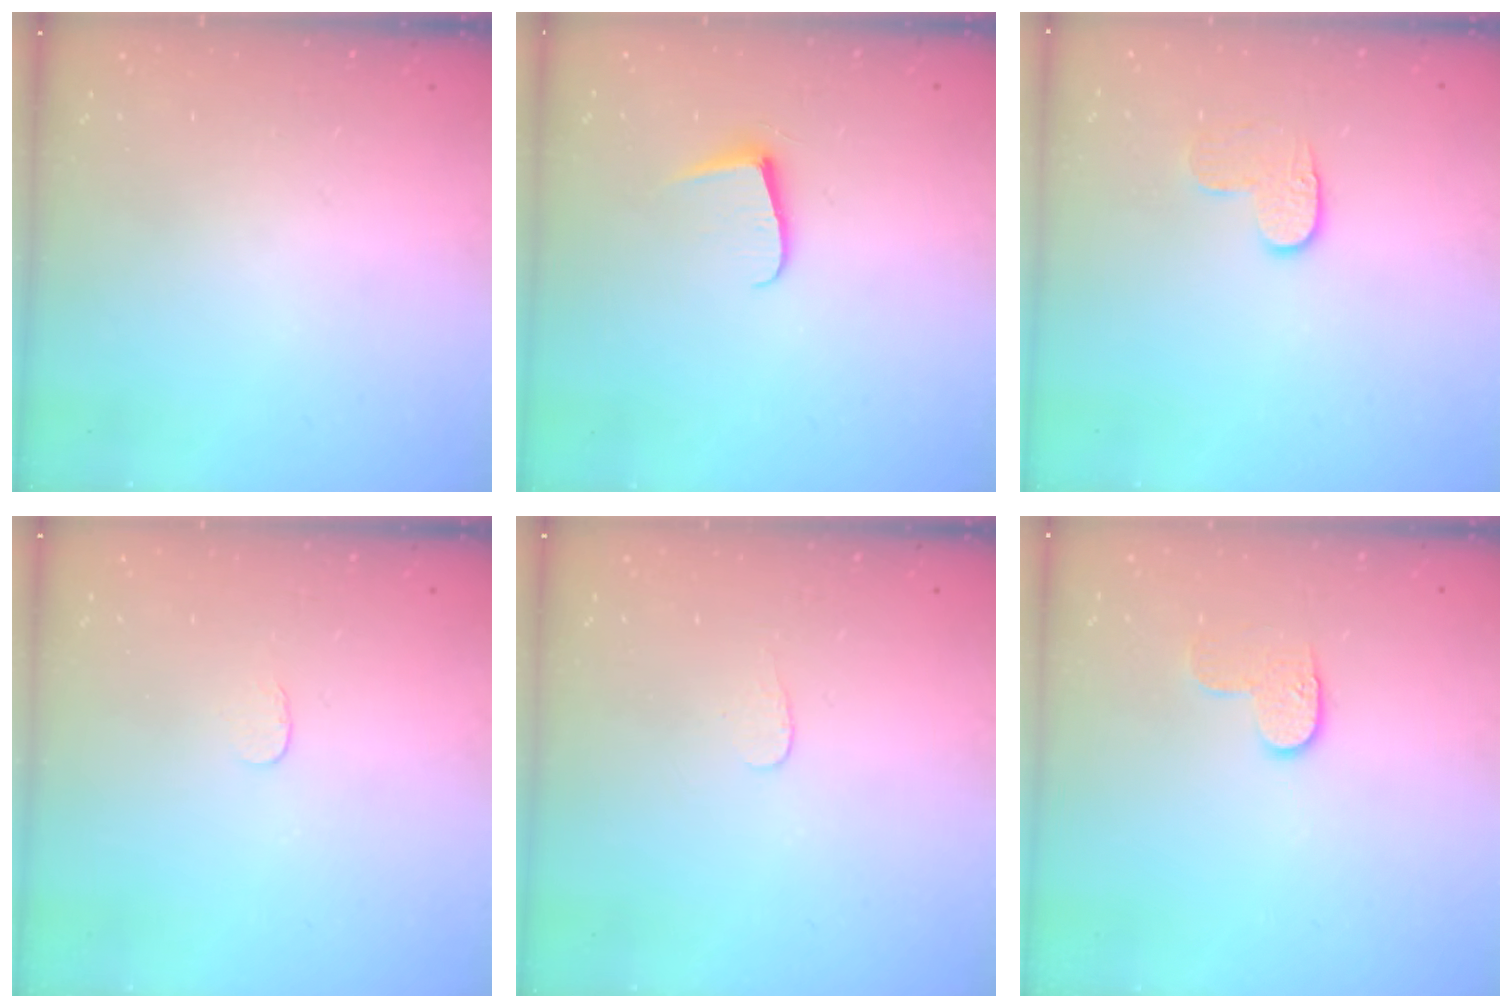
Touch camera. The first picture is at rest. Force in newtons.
{"total": 5.9, "press": 5.9, "slide": 0.6}
{"total": 6.7, "press": 6.7, "slide": 0.5}
{"total": 2.6, "press": 2.6, "slide": 0.2}
{"total": 3.0, "press": 3.0, "slide": 0.2}
{"total": 6.0, "press": 6.0, "slide": 0.5}